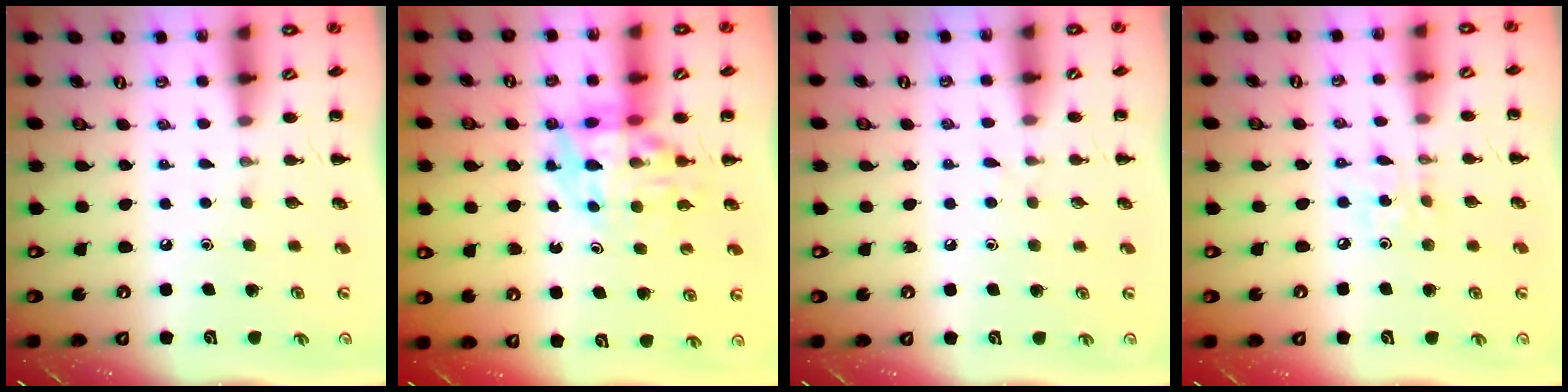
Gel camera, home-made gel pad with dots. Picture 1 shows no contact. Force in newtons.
{"total": 10.3, "press": 10.0, "slide": 2.7}
{"total": 2.5, "press": 2.1, "slide": 1.3}
{"total": 3.2, "press": 3.0, "slide": 1.0}